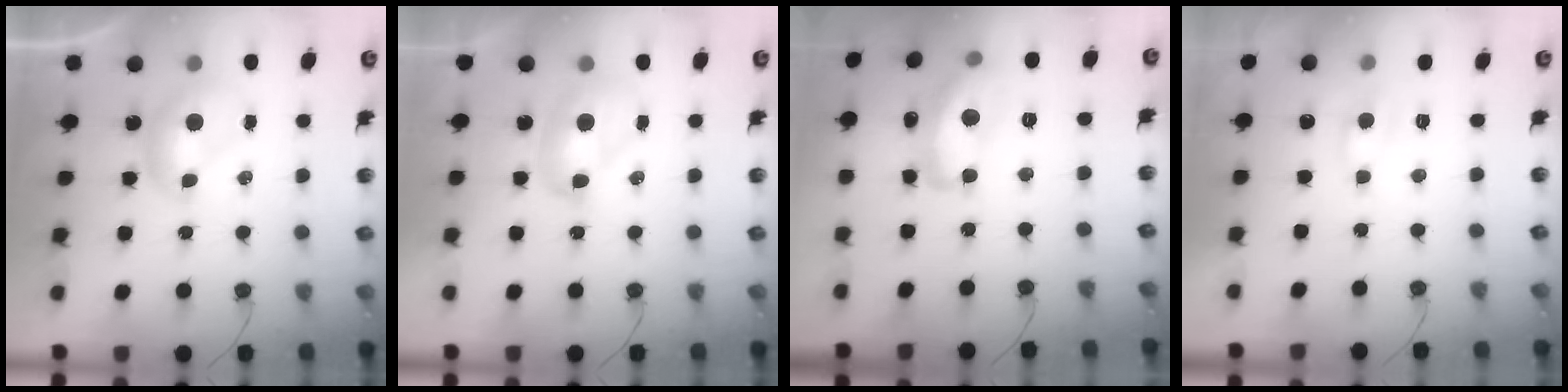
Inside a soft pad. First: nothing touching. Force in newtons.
{"total": 2.5, "press": 2.5, "slide": 0.2}
{"total": 9.6, "press": 9.6, "slide": 0.7}
{"total": 0.0}